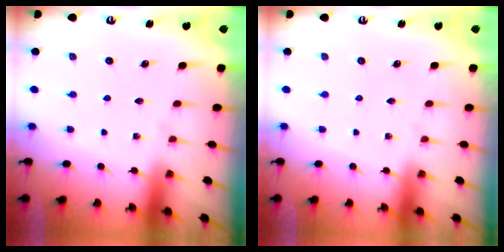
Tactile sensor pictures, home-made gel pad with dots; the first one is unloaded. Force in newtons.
{"total": 0.0}